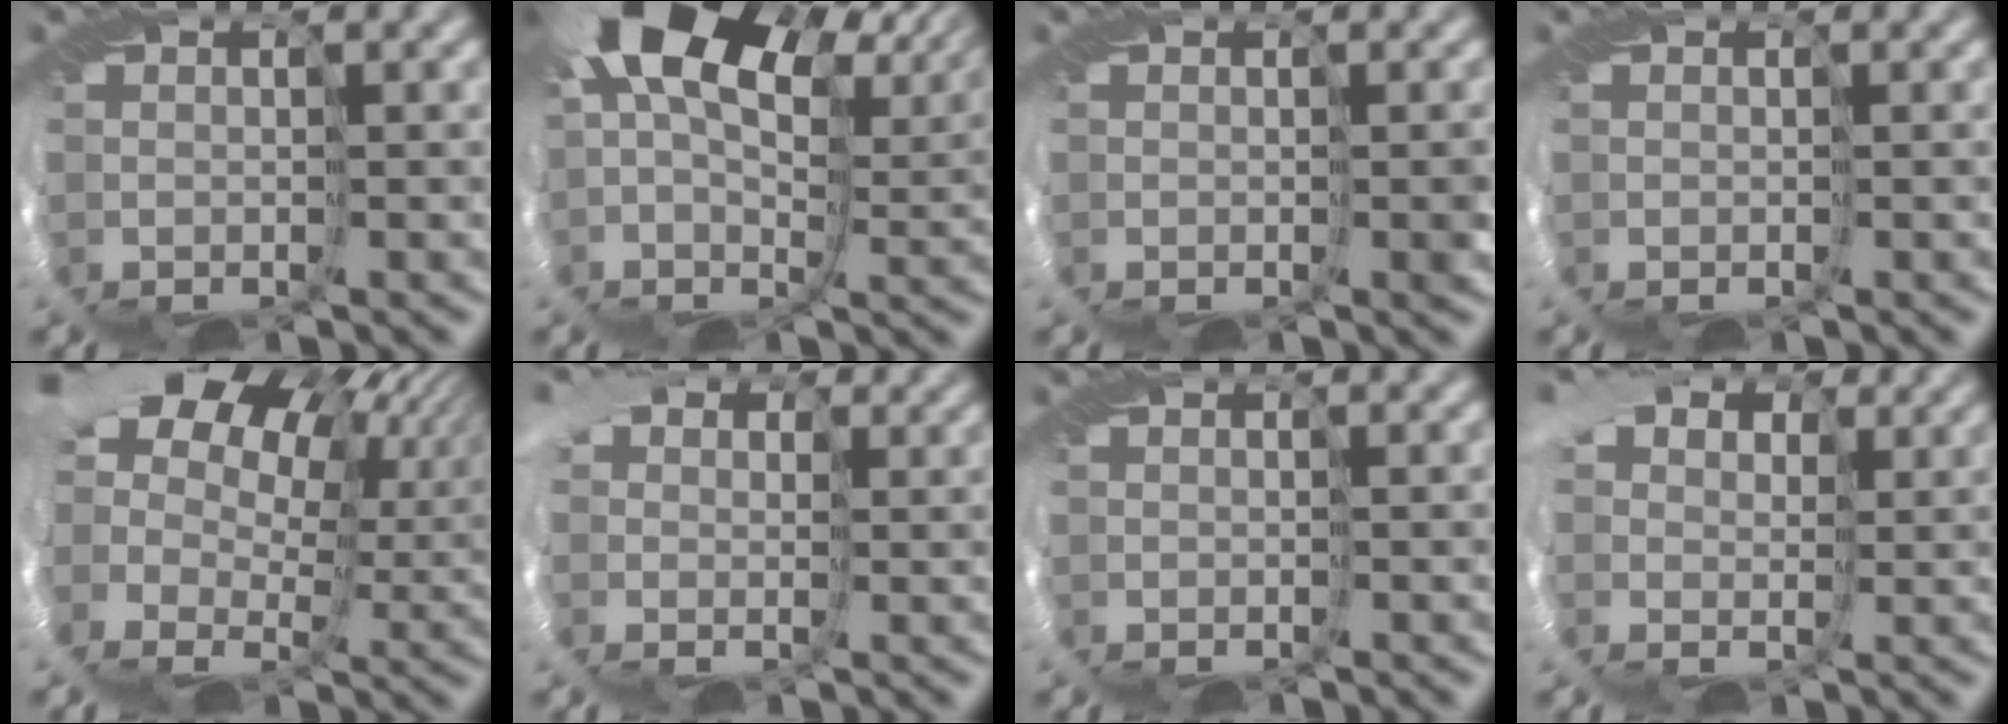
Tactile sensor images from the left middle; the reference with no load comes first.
{"total": 16.3, "force": [6.4, 9.0, 11.9], "torque": [-0.206, 0.044, 0.101]}
{"total": 1.2, "force": [-0.3, 0.4, 1.1], "torque": [-0.017, 0.000, -0.005]}
{"total": 0.0}
{"total": 16.7, "force": [6.2, 10.7, 11.2], "torque": [-0.236, 0.019, 0.119]}
{"total": 8.4, "force": [3.5, 6.4, 4.3], "torque": [-0.107, 0.024, 0.021]}
{"total": 0.0}
{"total": 8.6, "force": [4.6, 6.1, 4.0], "torque": [-0.103, 0.029, 0.053]}